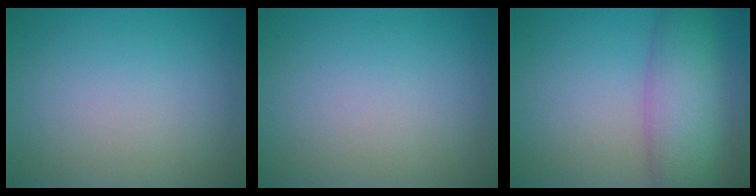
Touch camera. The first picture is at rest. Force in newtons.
{"total": 0.0}
{"total": 7.0, "press": 7.0, "slide": 0.2}